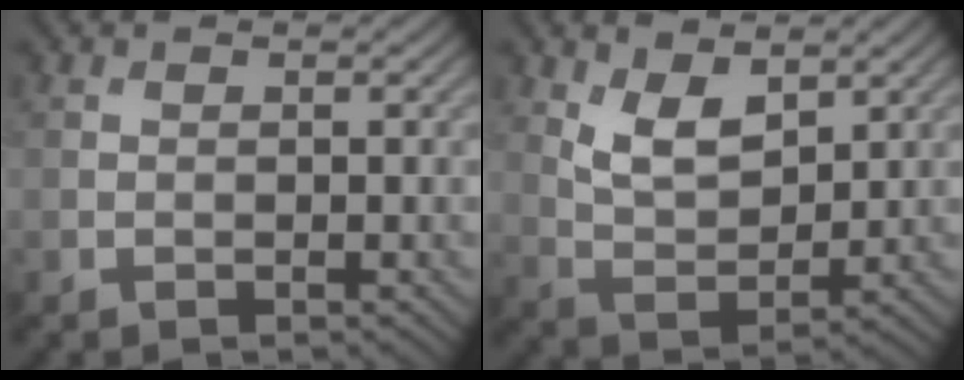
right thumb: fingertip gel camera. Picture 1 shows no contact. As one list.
[{"total": 5.6, "force": [3.1, 2.8, 3.7], "torque": [-0.080, -0.013, 0.062]}]